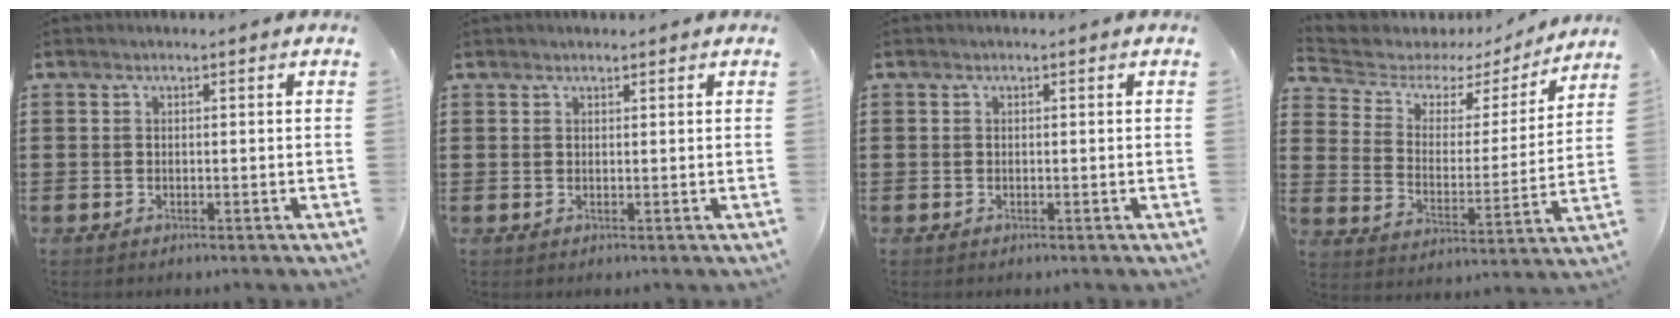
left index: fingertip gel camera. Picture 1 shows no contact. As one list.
[{"total": 0.7, "force": [0.7, 0.2, 0.1], "torque": [-0.003, 0.001, 0.014]}, {"total": 0.0}, {"total": 4.4, "force": [3.3, 2.6, 1.3], "torque": [-0.055, -0.023, 0.048]}]